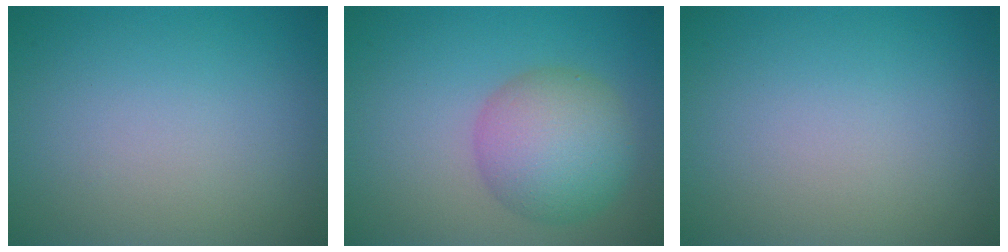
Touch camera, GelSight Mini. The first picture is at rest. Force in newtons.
{"total": 6.3, "press": 6.3, "slide": 0.1}
{"total": 0.0}